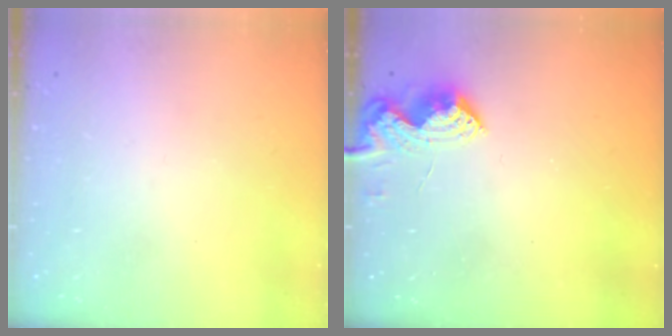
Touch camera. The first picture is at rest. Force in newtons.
{"total": 7.5, "press": 7.4, "slide": 0.8}